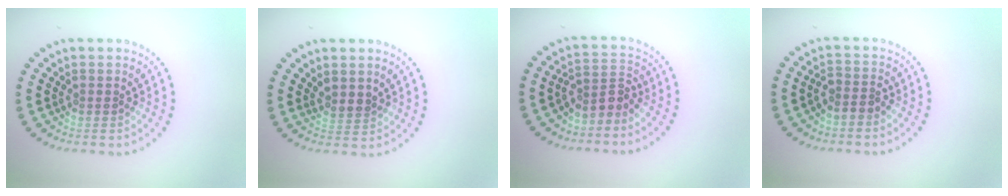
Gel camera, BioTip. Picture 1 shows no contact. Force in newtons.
{"total": 1.2, "press": 0.9, "slide": 0.8}
{"total": 2.5, "press": 1.9, "slide": 1.7}
{"total": 1.7, "press": 1.3, "slide": 1.2}